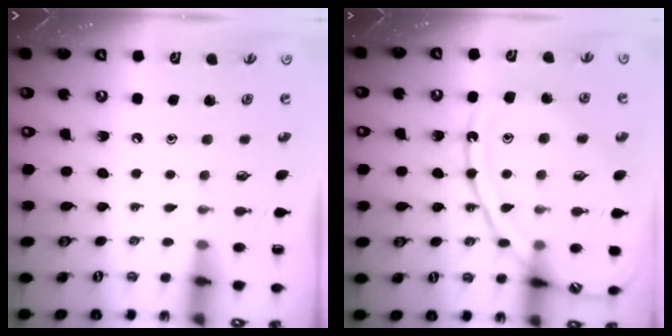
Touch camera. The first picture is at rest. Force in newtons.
{"total": 13.7, "press": 13.7, "slide": 1.1}